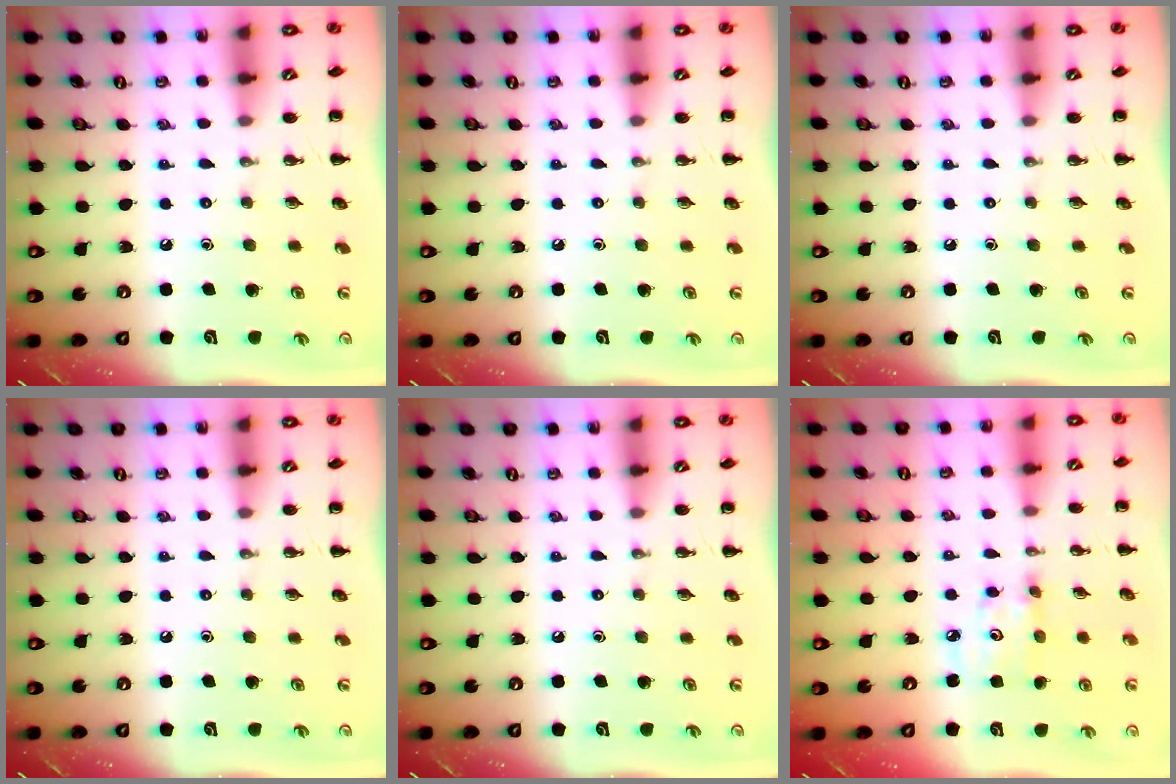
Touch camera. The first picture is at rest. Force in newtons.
{"total": 0.0}
{"total": 0.0}
{"total": 0.0}
{"total": 0.0}
{"total": 3.6, "press": 3.6, "slide": 0.5}